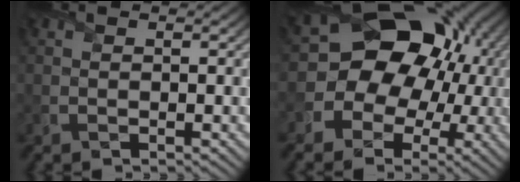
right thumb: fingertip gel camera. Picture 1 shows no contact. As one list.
[{"total": 16.0, "force": [0.7, 14.1, 7.7], "torque": [-0.144, 0.003, -0.008]}]